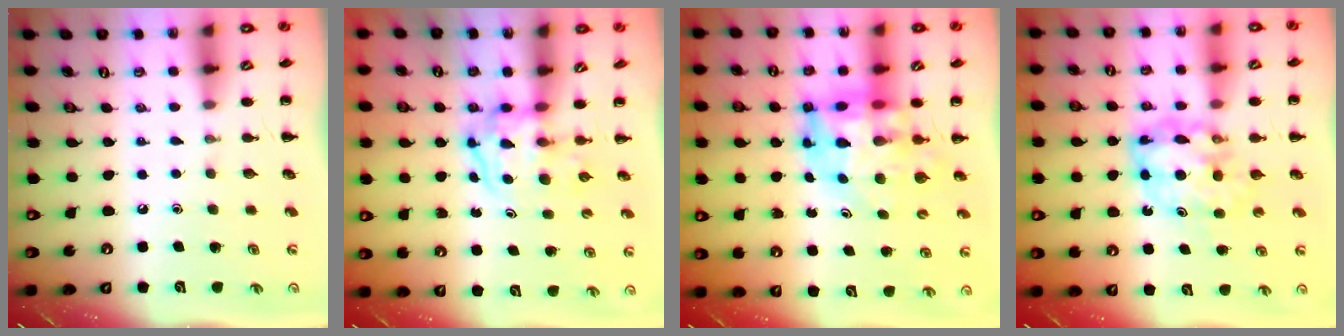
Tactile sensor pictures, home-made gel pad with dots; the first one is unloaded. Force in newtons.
{"total": 3.8, "press": 3.7, "slide": 0.6}
{"total": 10.7, "press": 10.2, "slide": 3.2}
{"total": 8.2, "press": 8.0, "slide": 1.6}